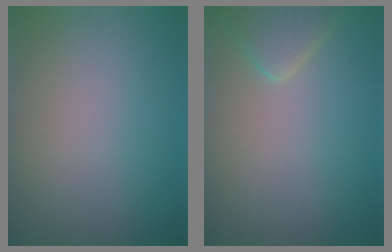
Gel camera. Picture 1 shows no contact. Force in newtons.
{"total": 2.6, "press": 2.6, "slide": 0.2}